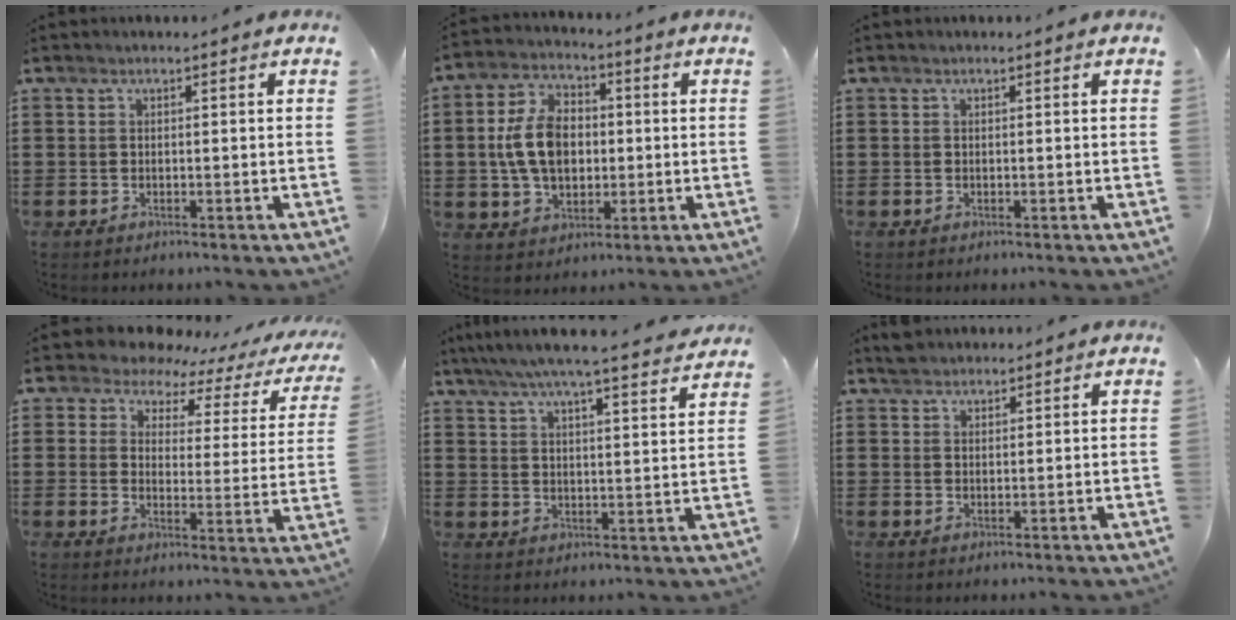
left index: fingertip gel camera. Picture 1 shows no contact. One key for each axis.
{"total": 9.4, "fx": 0.2, "fy": 6.3, "fz": 6.9, "tx": -0.156, "ty": 0.010, "tz": -0.002}
{"total": 0.0}
{"total": 5.1, "fx": 4.5, "fy": 2.2, "fz": 1.2, "tx": -0.047, "ty": -0.027, "tz": 0.072}
{"total": 6.0, "fx": 5.3, "fy": -0.4, "fz": 2.8, "tx": -0.072, "ty": -0.028, "tz": 0.089}
{"total": 2.0, "fx": 1.9, "fy": 0.6, "fz": 0.1, "tx": -0.007, "ty": 0.005, "tz": 0.039}